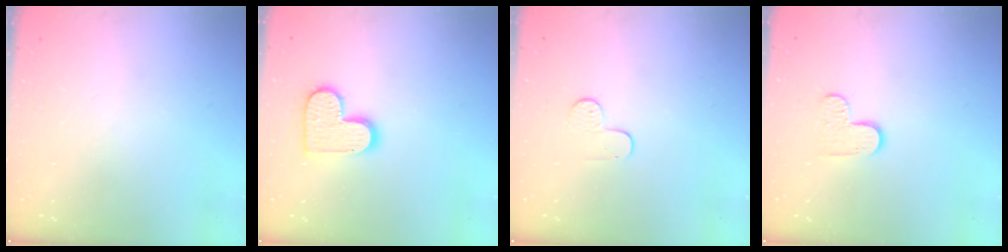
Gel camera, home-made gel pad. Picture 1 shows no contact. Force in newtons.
{"total": 11.8, "press": 11.8, "slide": 0.7}
{"total": 5.3, "press": 5.3, "slide": 0.5}
{"total": 6.6, "press": 6.5, "slide": 0.6}